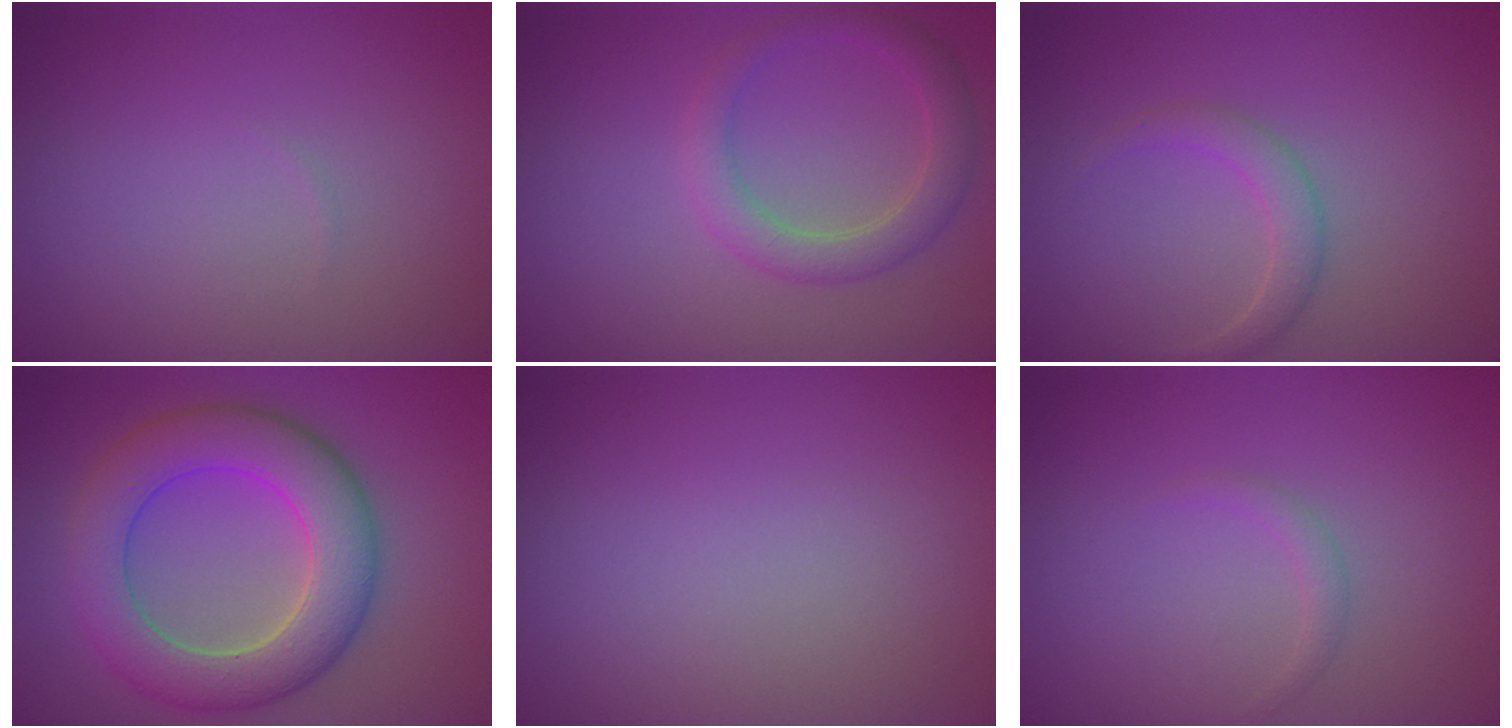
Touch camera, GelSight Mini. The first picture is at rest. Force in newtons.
{"total": 2.8, "press": 2.8, "slide": 0.2}
{"total": 1.9, "press": 1.9, "slide": 0.1}
{"total": 7.7, "press": 7.7, "slide": 0.1}
{"total": 0.0}
{"total": 0.9, "press": 0.9, "slide": 0.0}